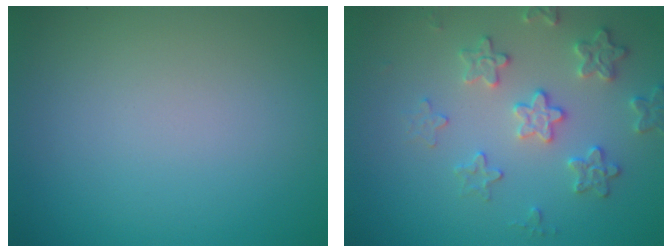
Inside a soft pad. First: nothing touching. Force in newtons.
{"total": 3.3, "press": 3.2, "slide": 0.8}